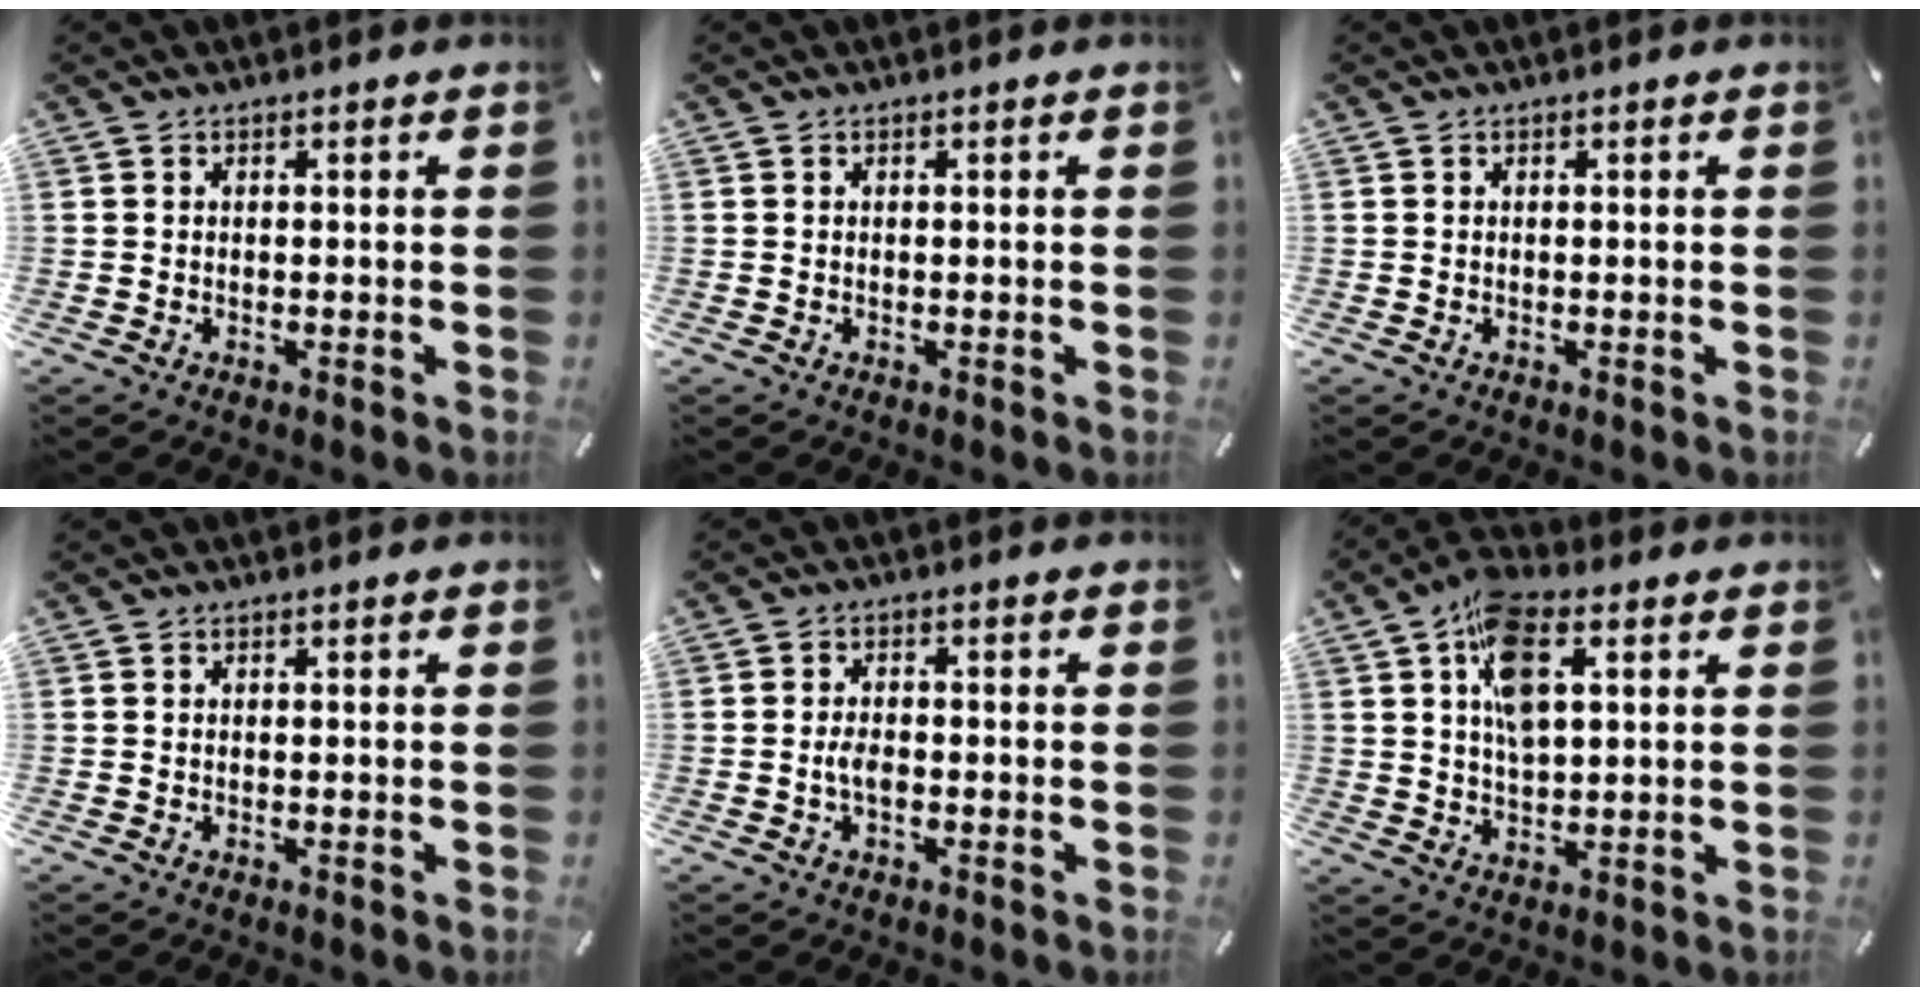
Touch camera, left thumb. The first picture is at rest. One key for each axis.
{"total": 0.0}
{"total": 0.0}
{"total": 0.0}
{"total": 3.0, "fx": -0.9, "fy": 1.6, "fz": 2.4, "tx": -0.045, "ty": 0.007, "tz": -0.016}
{"total": 11.0, "fx": 3.8, "fy": 5.8, "fz": 8.5, "tx": -0.152, "ty": 0.000, "tz": 0.068}